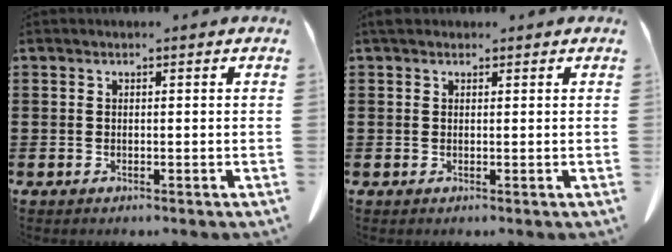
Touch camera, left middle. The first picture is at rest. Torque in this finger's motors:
{"motor_torque": [0.43, 0.36, 0.01, 0.01]}